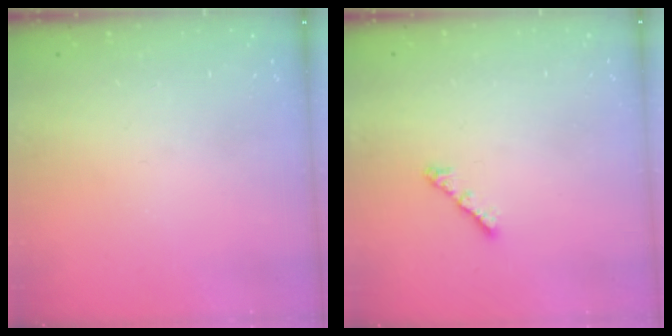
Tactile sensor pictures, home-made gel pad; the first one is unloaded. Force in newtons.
{"total": 3.0, "press": 2.9, "slide": 0.6}